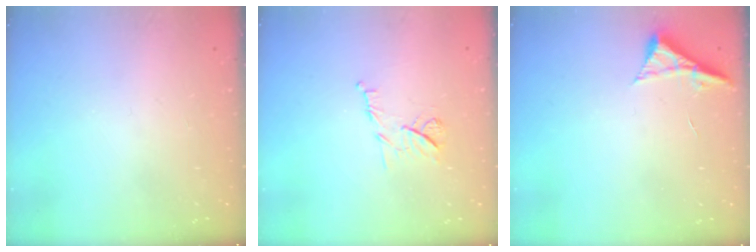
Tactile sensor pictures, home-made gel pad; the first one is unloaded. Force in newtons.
{"total": 7.1, "press": 7.0, "slide": 1.0}
{"total": 5.4, "press": 5.4, "slide": 0.7}